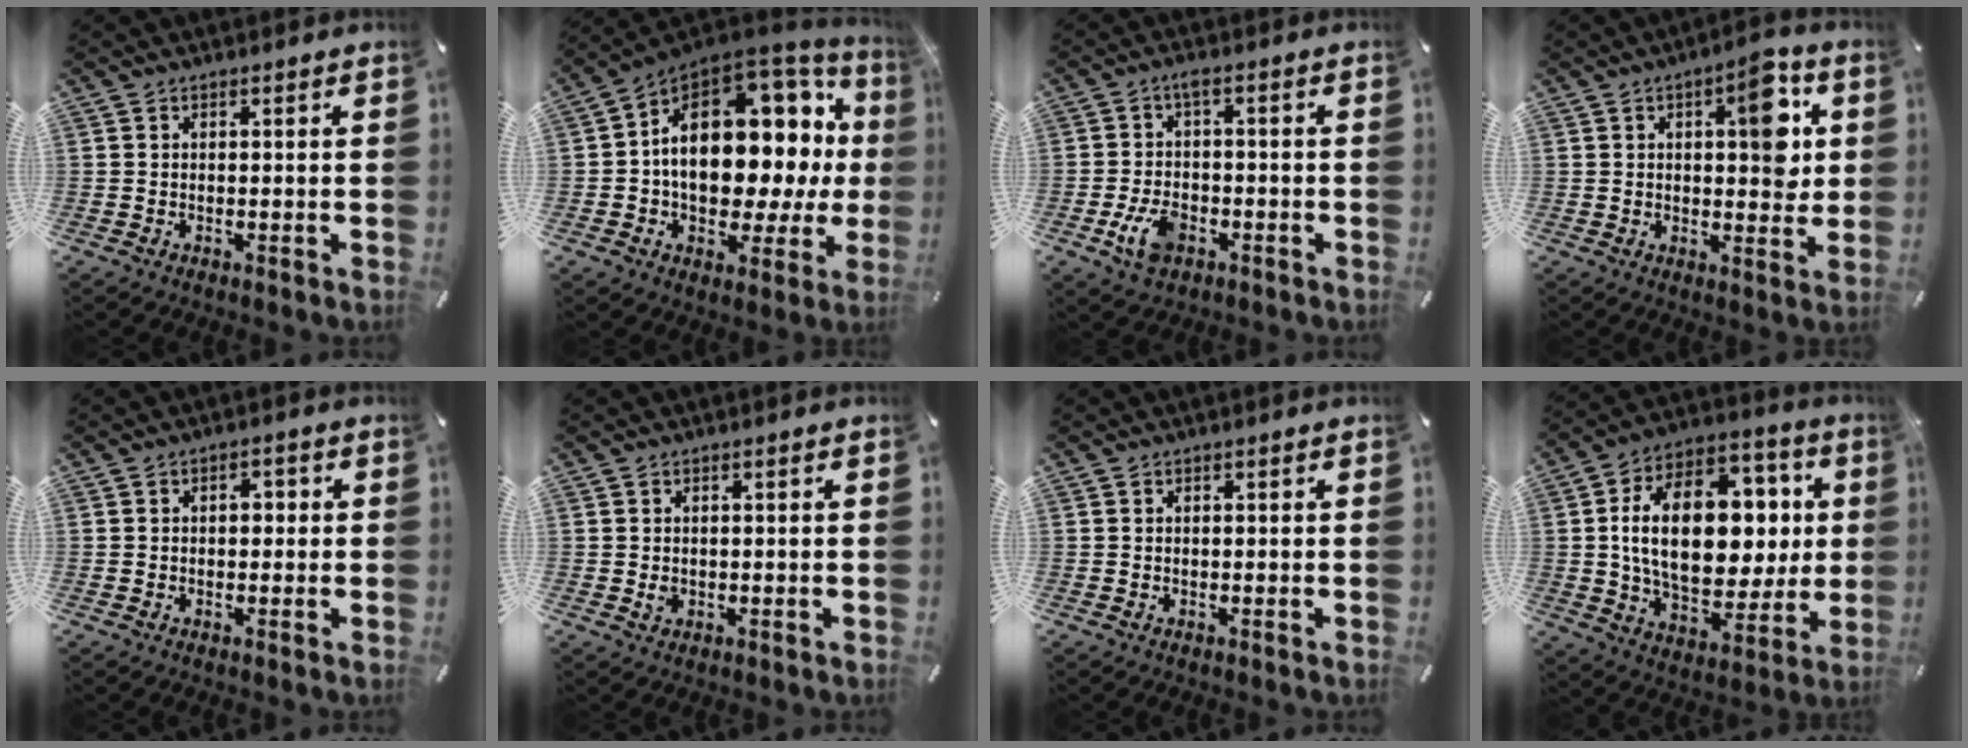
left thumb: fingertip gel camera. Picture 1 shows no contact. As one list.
[{"total": 18.1, "force": [2.5, 11.7, 13.6], "torque": [-0.185, -0.044, 0.043]}, {"total": 7.1, "force": [-2.3, 4.1, 5.3], "torque": [-0.120, 0.010, -0.046]}, {"total": 11.1, "force": [3.1, 5.2, 9.3], "torque": [-0.100, -0.015, 0.043]}, {"total": 2.4, "force": [-0.4, 1.7, 1.6], "torque": [-0.016, 0.005, -0.015]}, {"total": 1.1, "force": [0.0, 1.0, 0.5], "torque": [-0.009, 0.005, -0.001]}, {"total": 0.0}, {"total": 22.9, "force": [2.5, 14.7, 17.4], "torque": [-0.313, -0.005, 0.042]}]